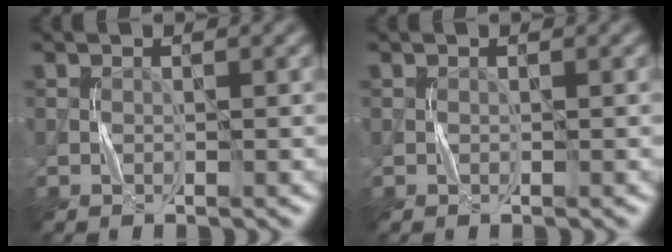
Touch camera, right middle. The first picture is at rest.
{"total": 0.0}